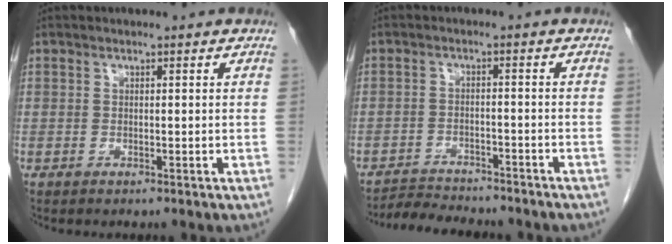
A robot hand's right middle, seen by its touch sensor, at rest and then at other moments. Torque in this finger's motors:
{"motor_torque": [1.08, -1.06, 0.09, 0.05]}